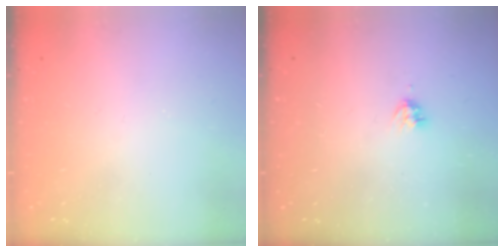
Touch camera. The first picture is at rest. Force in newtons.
{"total": 3.6, "press": 3.6, "slide": 0.5}